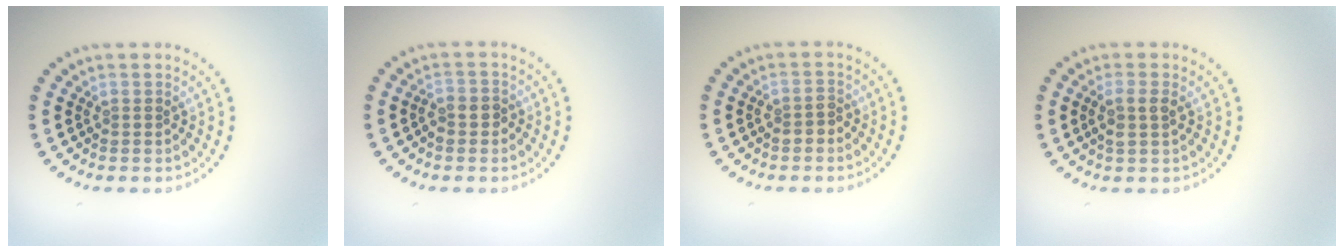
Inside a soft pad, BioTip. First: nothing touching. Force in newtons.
{"total": 1.8, "press": 1.7, "slide": 0.7}
{"total": 1.4, "press": 1.2, "slide": 0.6}
{"total": 1.8, "press": 1.7, "slide": 0.8}